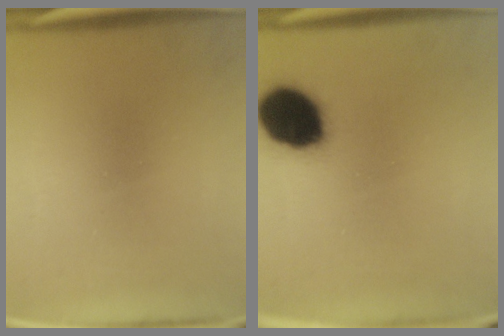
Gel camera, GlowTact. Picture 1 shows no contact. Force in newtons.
{"total": 16.0}